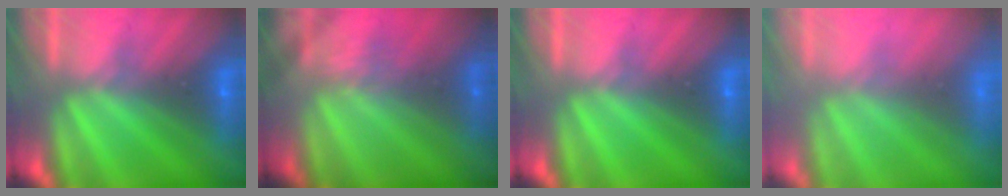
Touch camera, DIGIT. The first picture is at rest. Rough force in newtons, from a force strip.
{"total": 2.2}
{"total": 0.0}
{"total": 11.8}